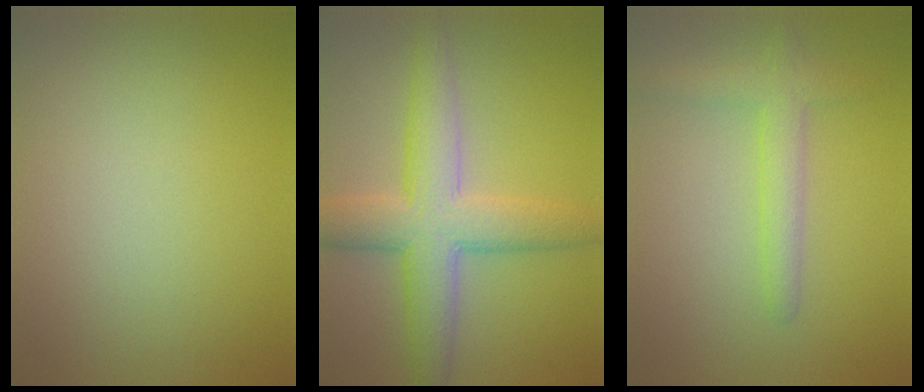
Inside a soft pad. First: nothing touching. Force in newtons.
{"total": 6.8, "press": 6.8, "slide": 0.1}
{"total": 2.8, "press": 2.8, "slide": 0.2}